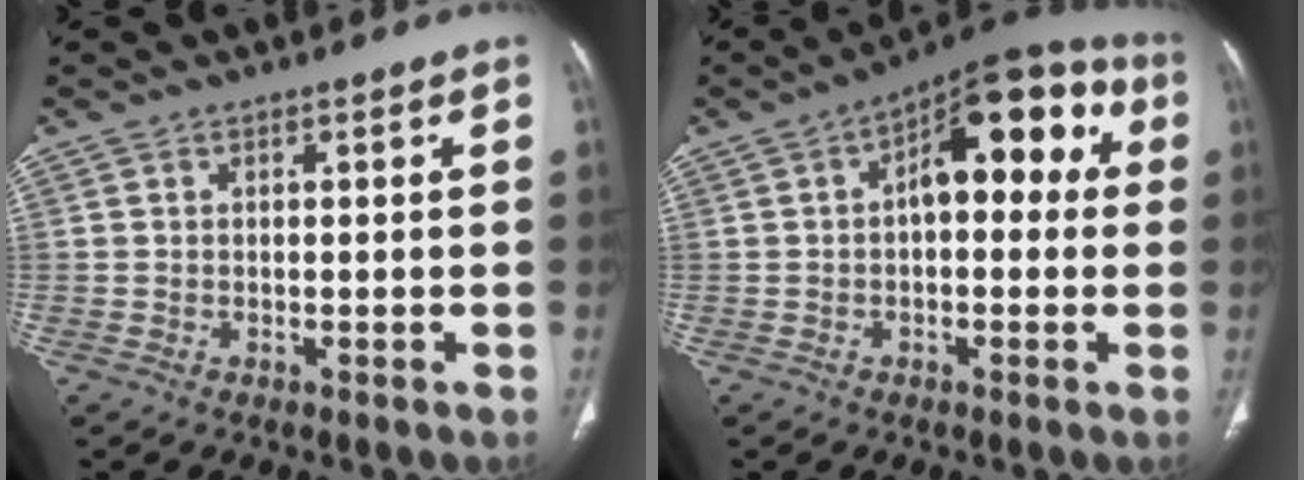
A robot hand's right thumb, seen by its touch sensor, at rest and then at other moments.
{"total": 15.1, "force": [2.9, 7.5, 12.8], "torque": [-0.137, 0.041, 0.034]}